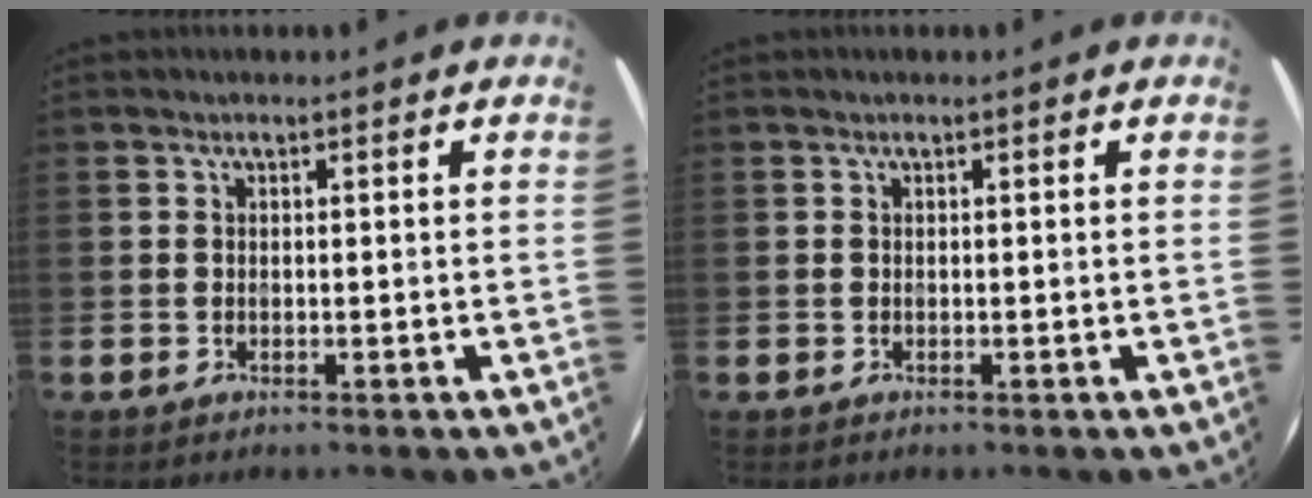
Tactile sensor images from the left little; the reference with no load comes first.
{"total": 0.0}